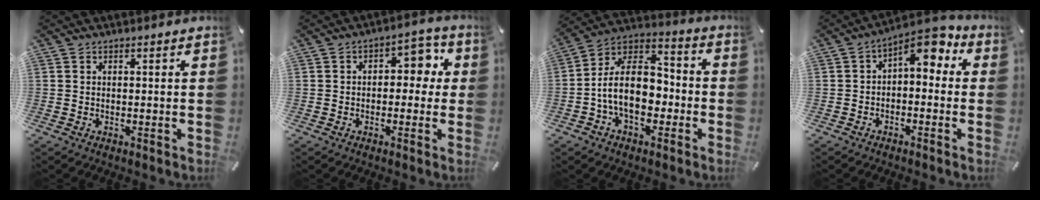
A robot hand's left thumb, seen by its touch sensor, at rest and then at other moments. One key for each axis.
{"total": 6.3, "fx": 0.4, "fy": 4.4, "fz": 4.5, "tx": -0.053, "ty": 0.001, "tz": -0.005}
{"total": 14.4, "fx": -3.4, "fy": 9.9, "fz": 9.9, "tx": -0.193, "ty": 0.011, "tz": -0.063}
{"total": 6.2, "fx": 2.4, "fy": 3.5, "fz": 4.4, "tx": -0.064, "ty": -0.023, "tz": 0.035}